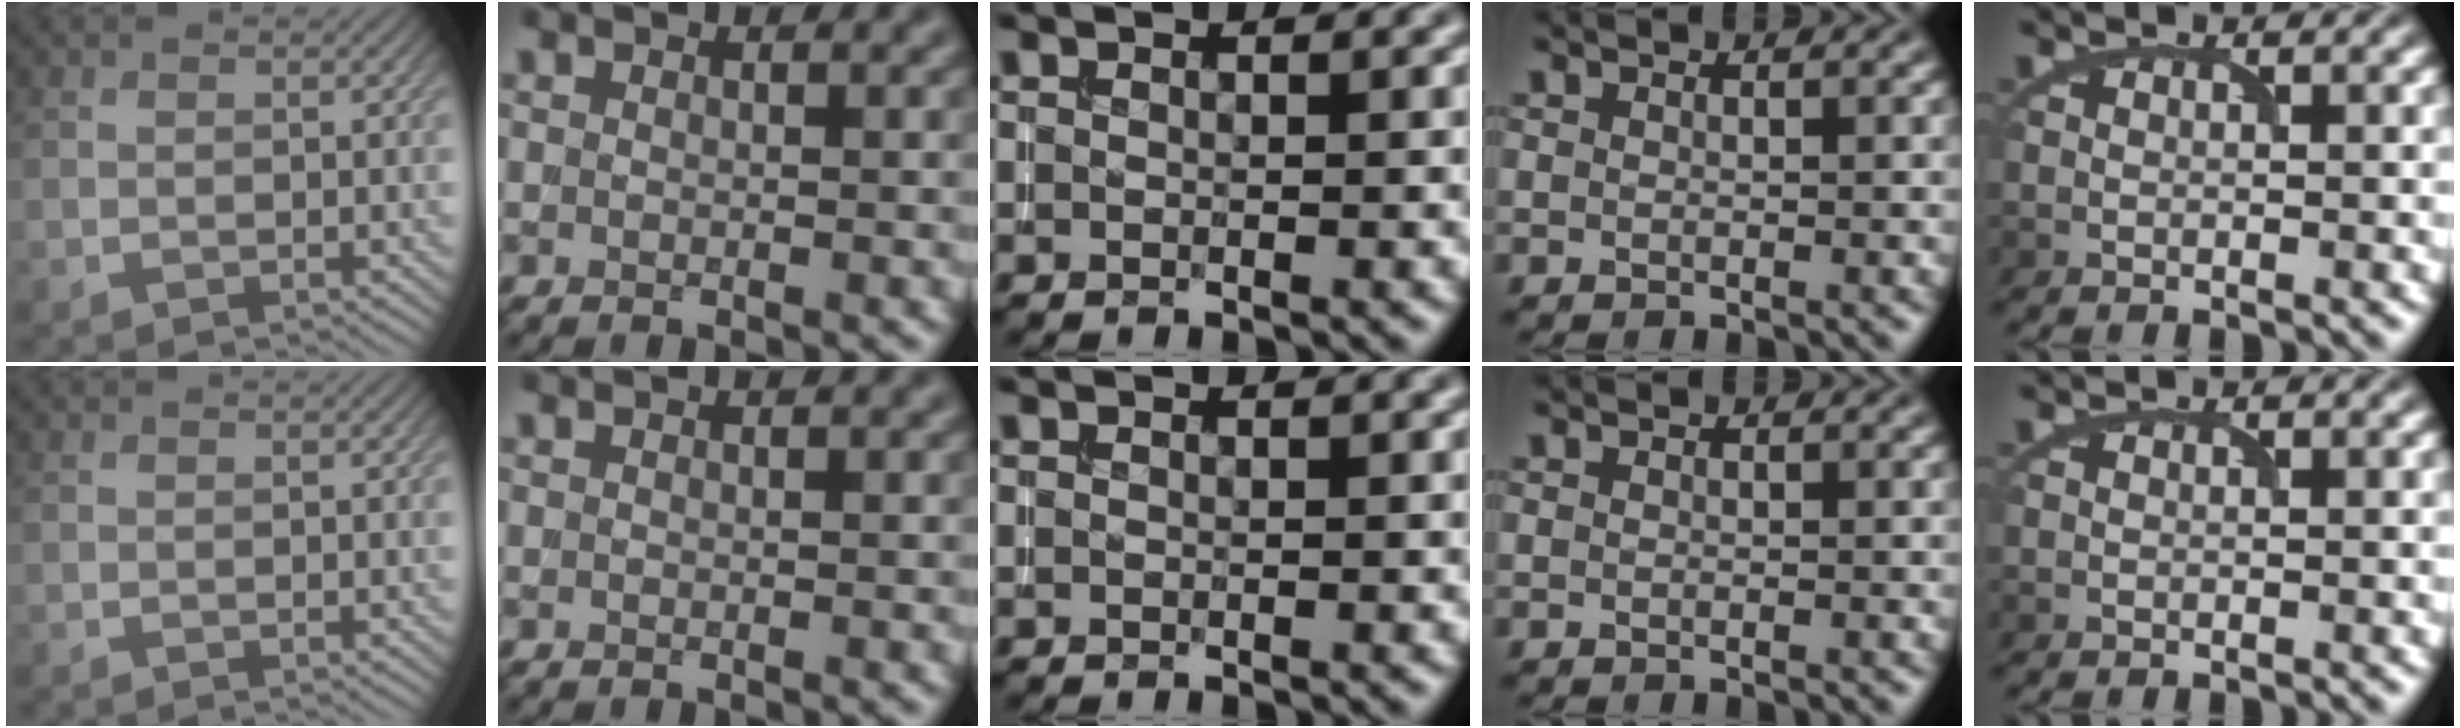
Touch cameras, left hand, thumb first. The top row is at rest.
{}